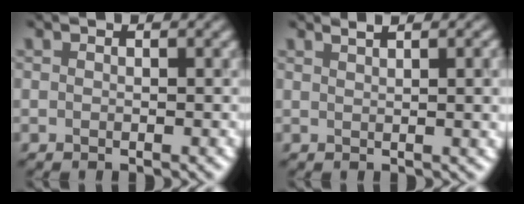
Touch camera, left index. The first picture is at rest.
{"total": 4.8, "force": [1.9, 1.8, 4.0], "torque": [-0.024, 0.025, 0.008]}